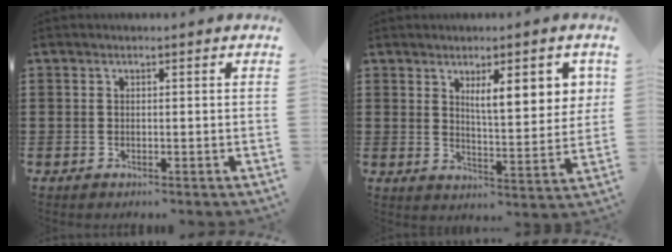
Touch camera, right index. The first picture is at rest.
{"total": 7.7, "force": [3.4, 2.3, 6.5], "torque": [-0.107, -0.005, 0.052]}